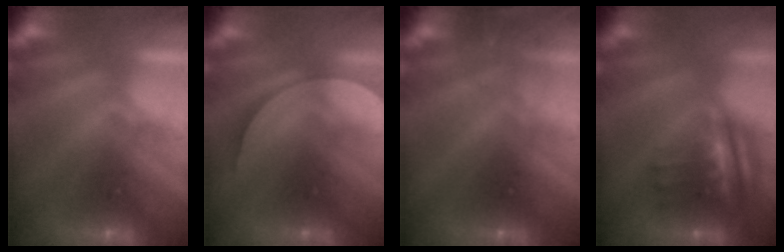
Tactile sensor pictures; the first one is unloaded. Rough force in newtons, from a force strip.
{"total": 2.7}
{"total": 3.0}
{"total": 8.1}